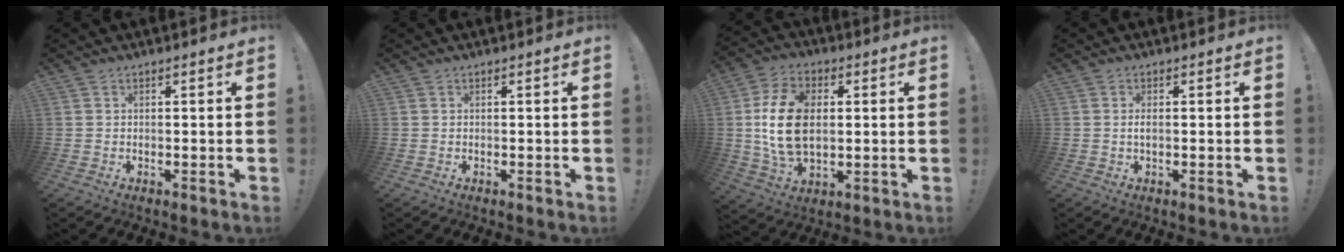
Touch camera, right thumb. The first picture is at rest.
{"total": 0.0}
{"total": 18.0, "force": [1.2, 11.7, 13.6], "torque": [-0.256, 0.006, 0.023]}
{"total": 1.4, "force": [-0.2, 0.4, 1.3], "torque": [-0.025, 0.001, -0.004]}